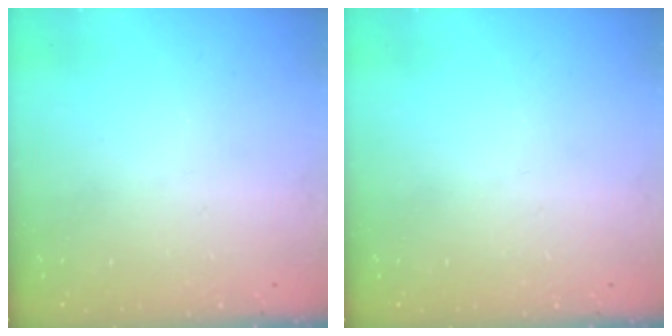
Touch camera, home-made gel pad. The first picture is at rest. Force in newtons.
{"total": 0.0}